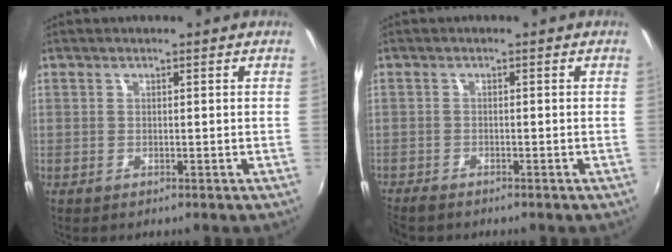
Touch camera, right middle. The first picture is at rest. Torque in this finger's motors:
{"motor_torque": [1.03, -1.05, 0.19, 0.08]}